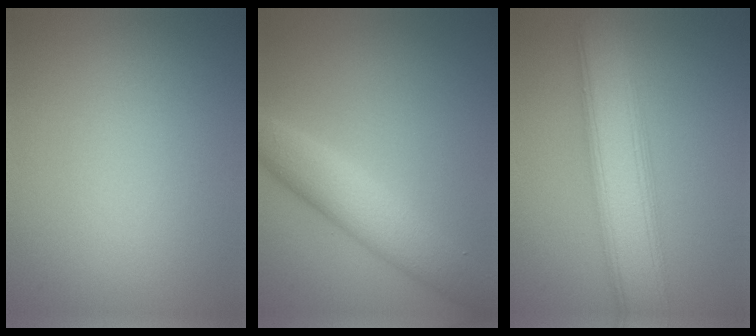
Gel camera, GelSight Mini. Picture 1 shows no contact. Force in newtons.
{"total": 4.8, "press": 4.8, "slide": 0.0}
{"total": 7.1, "press": 7.1, "slide": 0.4}